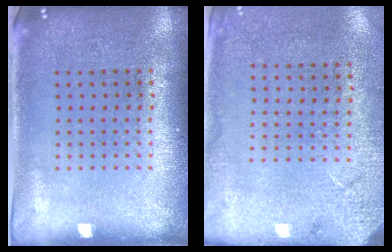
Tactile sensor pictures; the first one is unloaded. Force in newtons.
{"total": 2.6, "press": 2.3, "slide": 1.2}